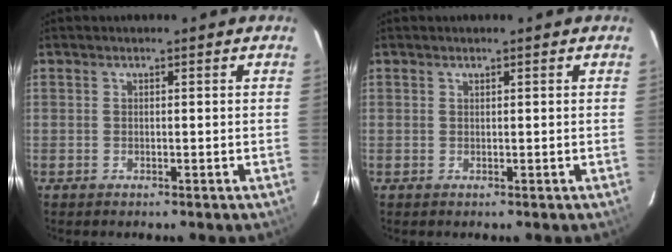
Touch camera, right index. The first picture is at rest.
{"total": 0.0}